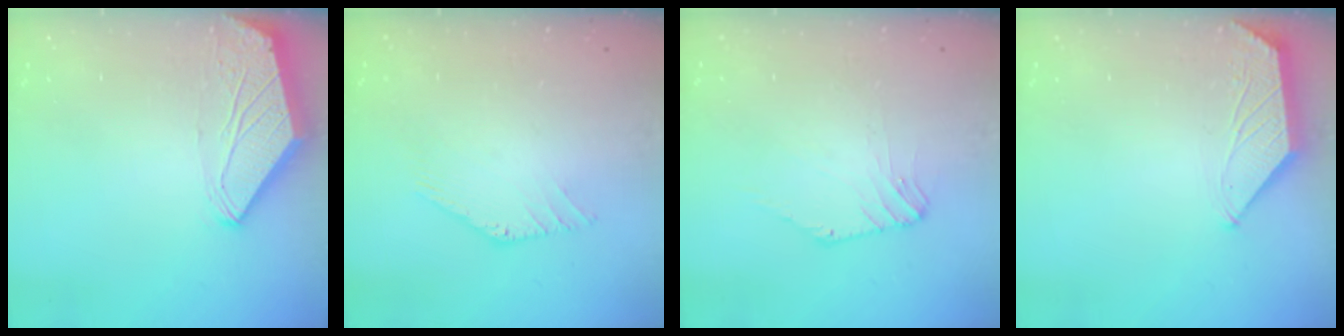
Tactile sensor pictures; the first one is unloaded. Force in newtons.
{"total": 0.7, "press": 0.6, "slide": 0.4}
{"total": 3.1, "press": 3.1, "slide": 0.6}
{"total": 0.5, "press": 0.5, "slide": 0.2}